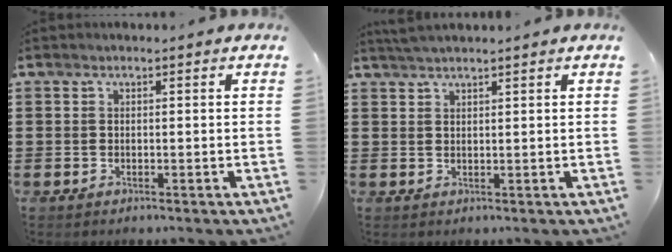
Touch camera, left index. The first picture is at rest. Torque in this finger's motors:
{"motor_torque": [0.02, 0.01, 0.05, 0.01]}